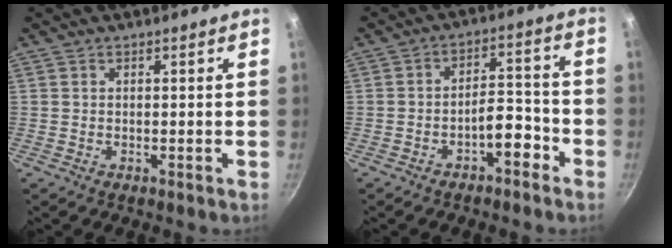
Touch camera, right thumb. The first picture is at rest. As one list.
[{"total": 6.4, "force": [-3.7, 2.8, 4.4], "torque": [-0.045, 0.049, -0.050]}]